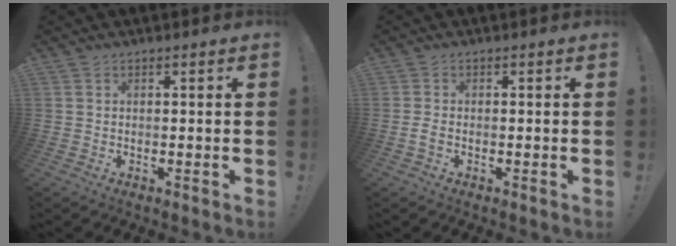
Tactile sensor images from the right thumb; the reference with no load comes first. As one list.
[{"total": 1.9, "force": [-0.8, 1.0, 1.4], "torque": [-0.029, 0.008, -0.012]}]